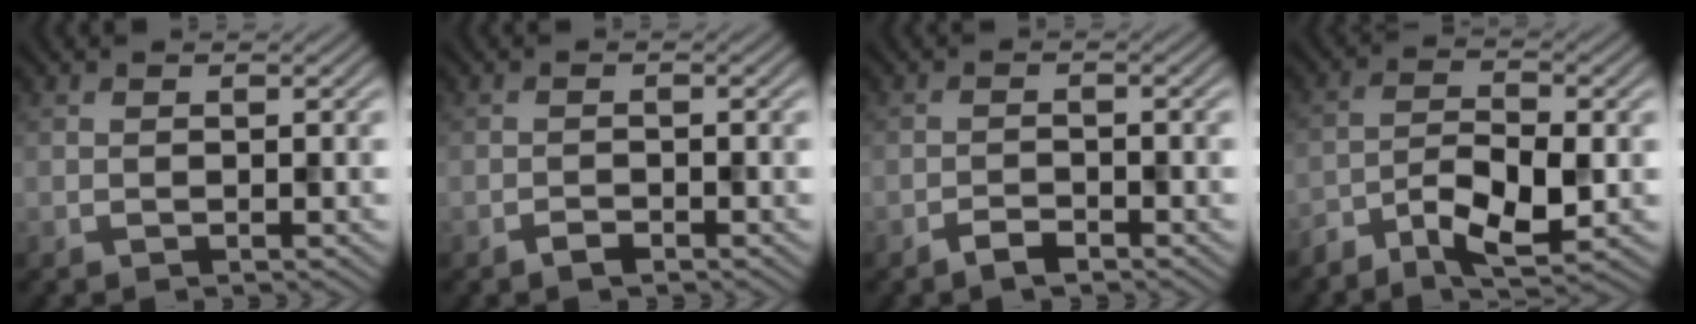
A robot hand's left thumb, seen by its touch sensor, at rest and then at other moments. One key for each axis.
{"total": 1.1, "fx": -0.9, "fy": 0.4, "fz": 0.5, "tx": -0.010, "ty": 0.001, "tz": -0.018}
{"total": 1.8, "fx": -1.5, "fy": 0.5, "fz": 0.9, "tx": -0.016, "ty": 0.002, "tz": -0.030}
{"total": 6.3, "fx": -3.4, "fy": 2.2, "fz": 4.8, "tx": -0.092, "ty": -0.002, "tz": -0.067}